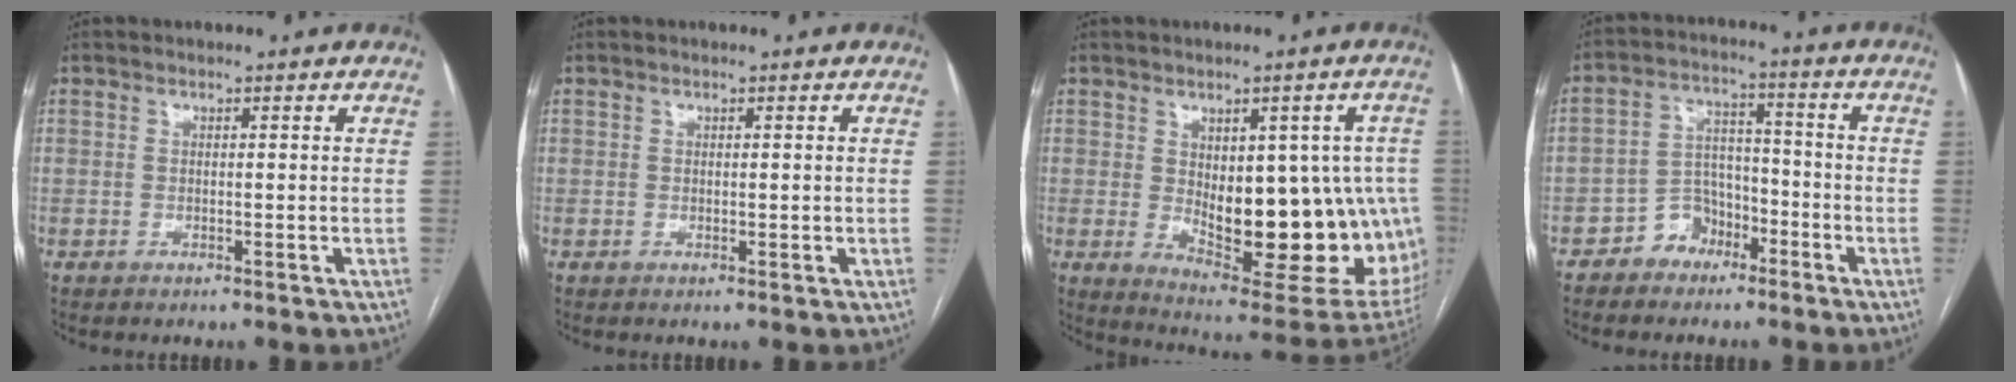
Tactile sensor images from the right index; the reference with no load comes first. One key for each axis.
{"total": 0.8, "fx": 0.1, "fy": 0.4, "fz": 0.7, "tx": -0.011, "ty": -0.003, "tz": 0.004}
{"total": 20.6, "fx": -1.2, "fy": 8.7, "fz": 18.6, "tx": -0.182, "ty": 0.009, "tz": 0.016}
{"total": 6.3, "fx": -4.0, "fy": 4.6, "fz": 1.8, "tx": -0.029, "ty": 0.023, "tz": -0.068}